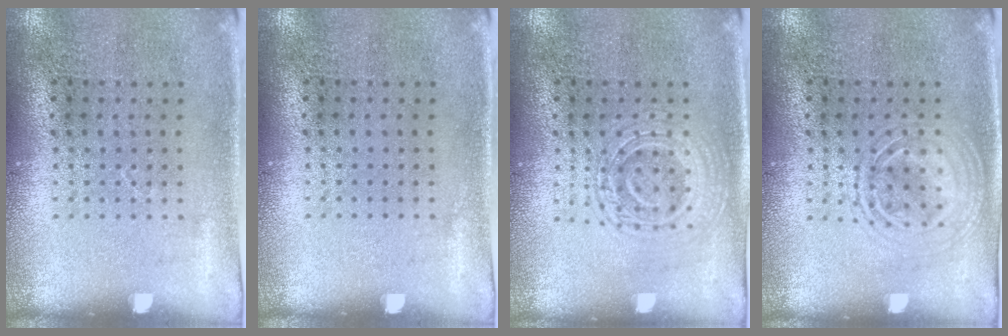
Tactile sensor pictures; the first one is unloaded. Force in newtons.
{"total": 0.0}
{"total": 2.9, "press": 2.8, "slide": 0.6}
{"total": 2.4, "press": 2.4, "slide": 0.3}